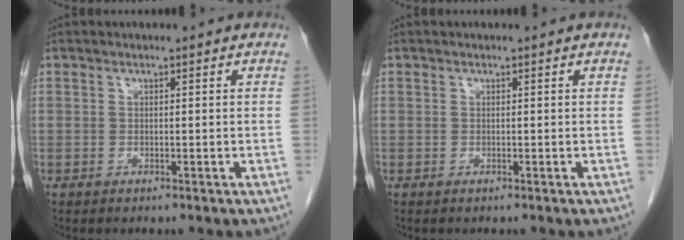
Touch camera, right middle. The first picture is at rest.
{"total": 0.0}